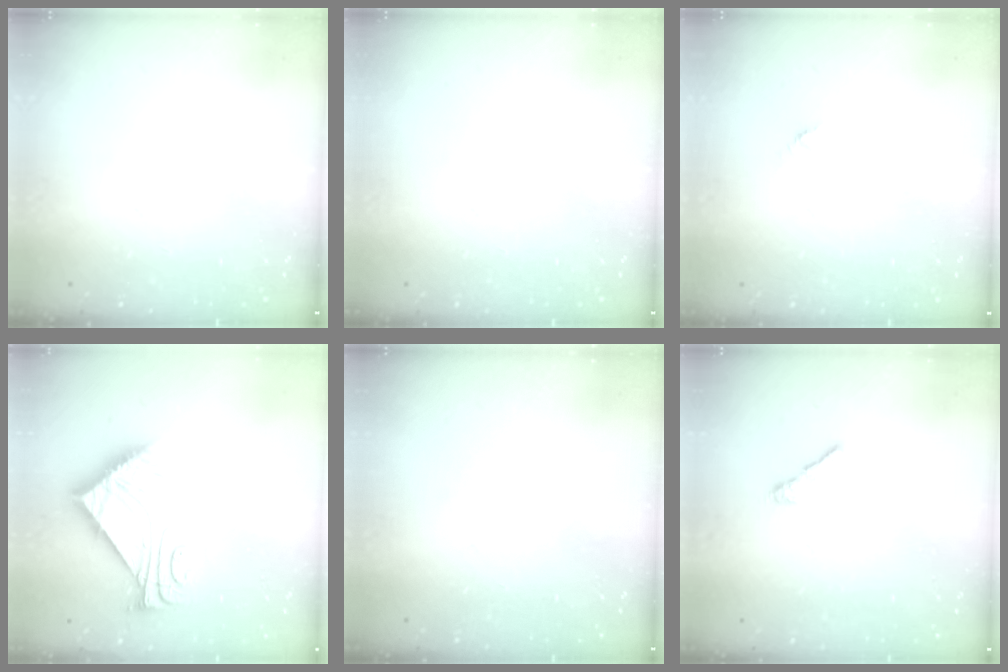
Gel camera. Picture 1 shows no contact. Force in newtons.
{"total": 0.0}
{"total": 2.9, "press": 2.9, "slide": 0.3}
{"total": 9.4, "press": 9.4, "slide": 0.2}
{"total": 0.0}
{"total": 0.6, "press": 0.4, "slide": 0.4}